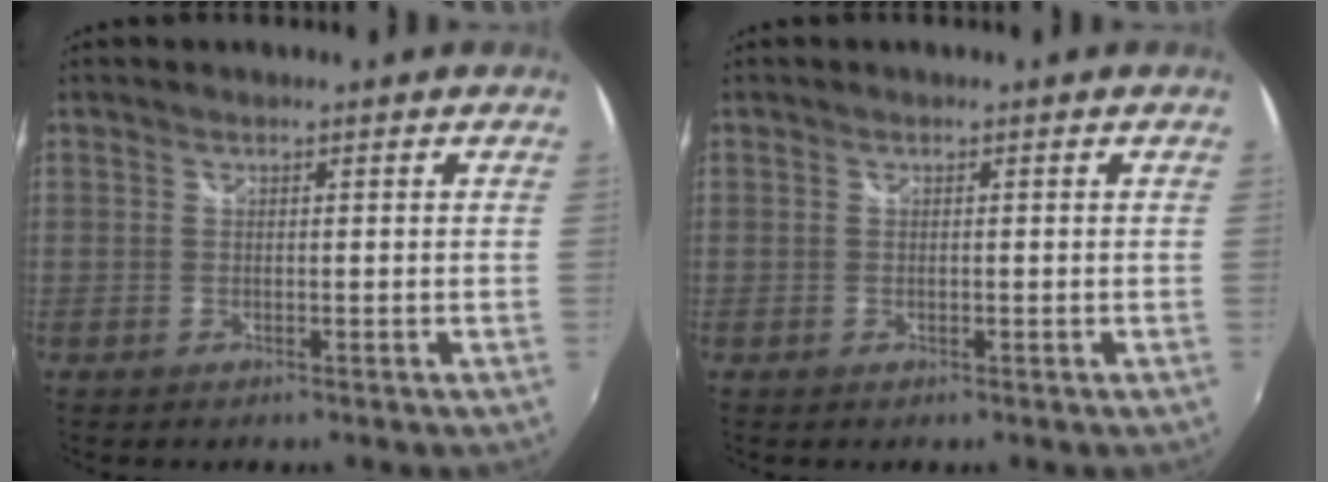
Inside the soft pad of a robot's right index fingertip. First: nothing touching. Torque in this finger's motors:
{"motor_torque": [-0.06, 0.07, 0.06, -0.01]}